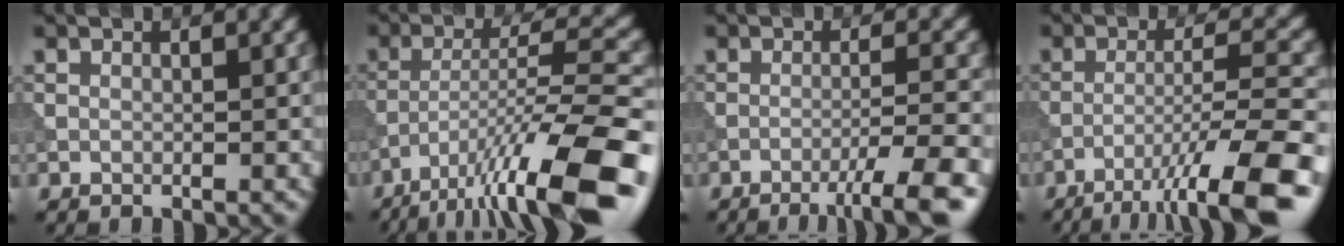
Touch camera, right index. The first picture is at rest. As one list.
[{"total": 13.5, "force": [-8.4, 2.6, 10.2], "torque": [-0.168, 0.006, -0.142]}, {"total": 5.9, "force": [-3.4, 0.7, 4.7], "torque": [-0.070, 0.007, -0.058]}, {"total": 11.1, "force": [-7.2, 1.5, 8.3], "torque": [-0.119, 0.014, -0.114]}]